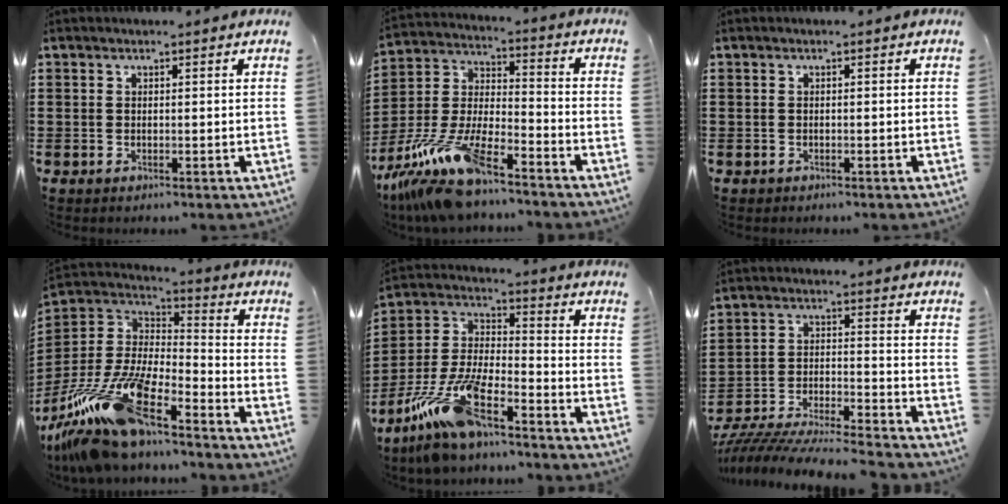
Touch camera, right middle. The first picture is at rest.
{"total": 12.5, "force": [-10.6, 1.7, 6.6], "torque": [-0.147, 0.007, -0.212]}
{"total": 0.0}
{"total": 16.6, "force": [-12.7, 3.6, 10.0], "torque": [-0.226, 0.019, -0.242]}
{"total": 13.1, "force": [-9.6, 3.0, 8.4], "torque": [-0.194, 0.006, -0.189]}
{"total": 7.8, "force": [-7.6, 0.0, 1.6], "torque": [-0.032, 0.000, -0.154]}